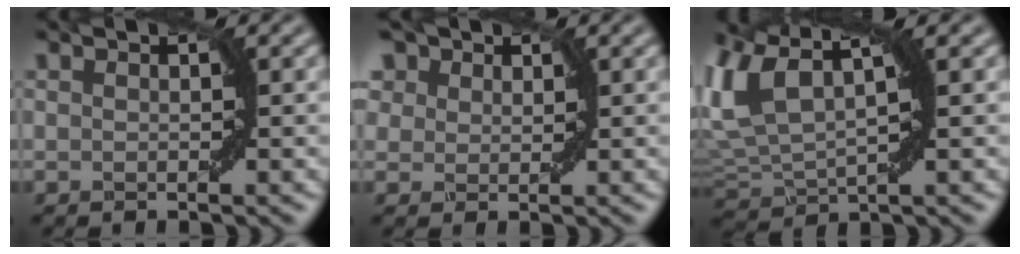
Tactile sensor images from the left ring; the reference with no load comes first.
{"total": 7.6, "force": [4.5, 5.0, 3.6], "torque": [-0.091, 0.026, 0.059]}
{"total": 7.4, "force": [2.6, 3.7, 5.9], "torque": [-0.136, 0.013, 0.046]}